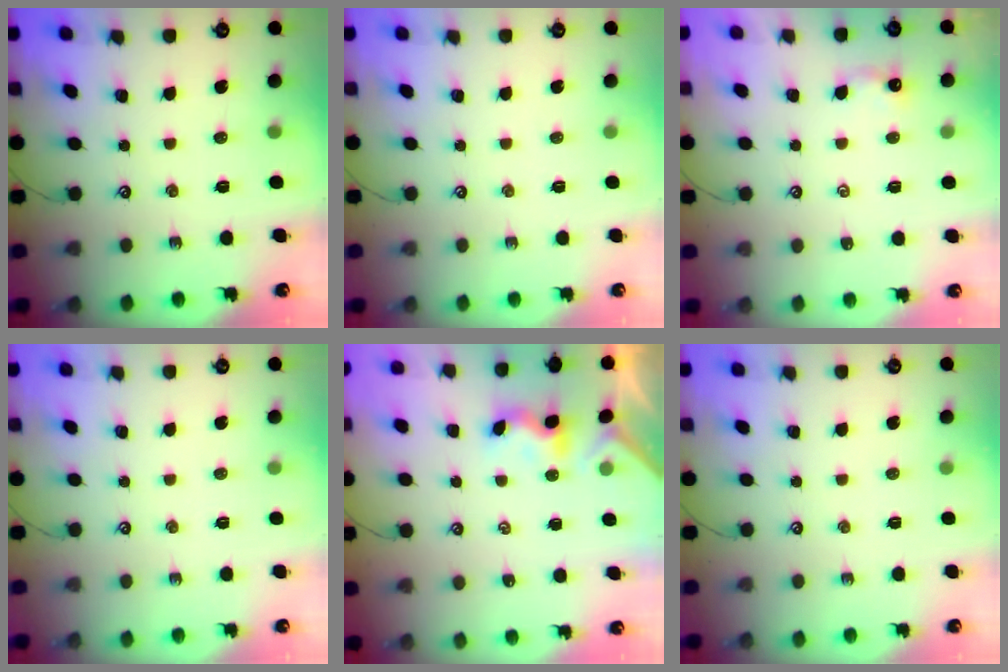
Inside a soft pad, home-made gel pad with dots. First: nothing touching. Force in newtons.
{"total": 0.0}
{"total": 1.9, "press": 1.8, "slide": 0.5}
{"total": 0.0}
{"total": 1.8, "press": 1.7, "slide": 0.5}
{"total": 0.0}